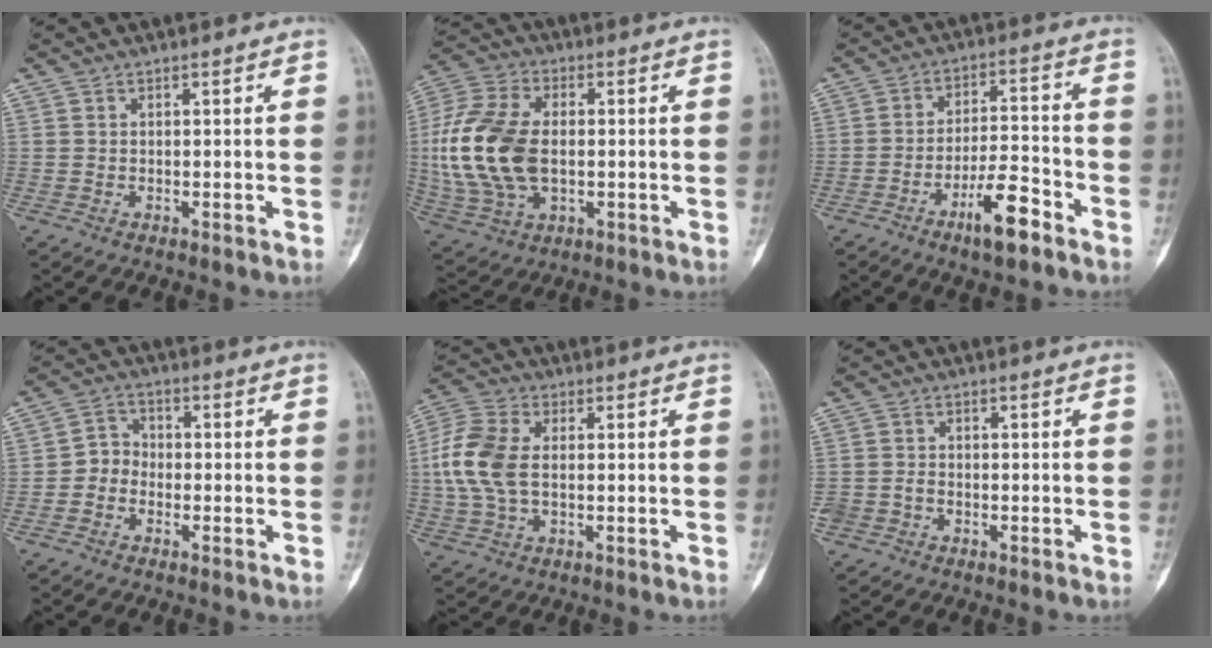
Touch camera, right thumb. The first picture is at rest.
{"total": 18.7, "force": [-0.2, 11.3, 14.9], "torque": [-0.323, 0.006, 0.001]}
{"total": 9.7, "force": [-5.8, 2.9, 7.3], "torque": [-0.122, 0.041, -0.095]}
{"total": 3.9, "force": [-1.5, 3.2, 1.5], "torque": [-0.002, 0.015, -0.044]}
{"total": 10.7, "force": [0.3, 6.4, 8.6], "torque": [-0.202, 0.016, 0.003]}
{"total": 3.1, "force": [-1.3, 2.6, 1.2], "torque": [-0.015, 0.014, -0.022]}